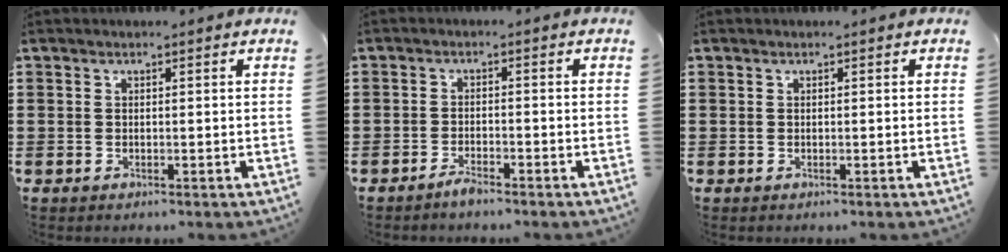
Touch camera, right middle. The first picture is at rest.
{"total": 1.9, "force": [-1.7, 0.2, 0.9], "torque": [-0.019, 0.000, -0.032]}
{"total": 0.0}